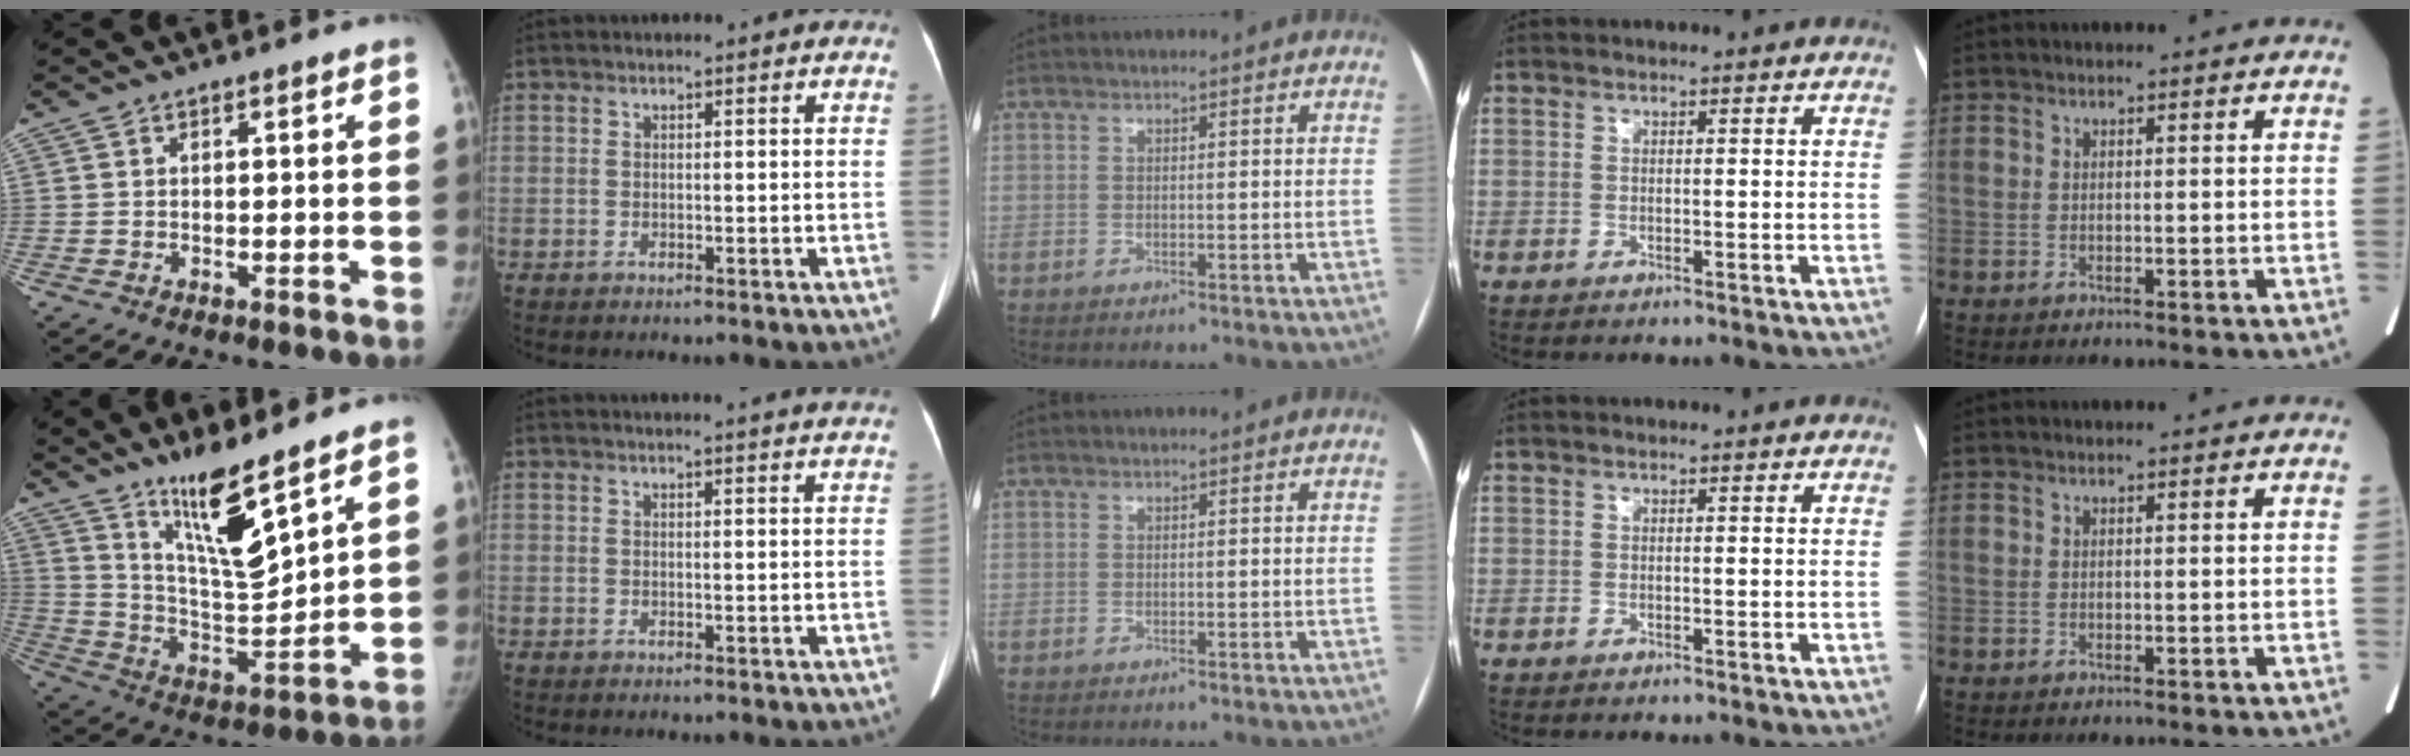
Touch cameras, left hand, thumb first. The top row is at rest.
{"thumb": {"total": 13.5, "force": [9.6, 2.1, 9.2], "torque": [-0.146, -0.081, 0.185]}, "index": {"total": 8.6, "force": [8.1, -0.4, 2.9], "torque": [-0.035, -0.020, 0.070]}}